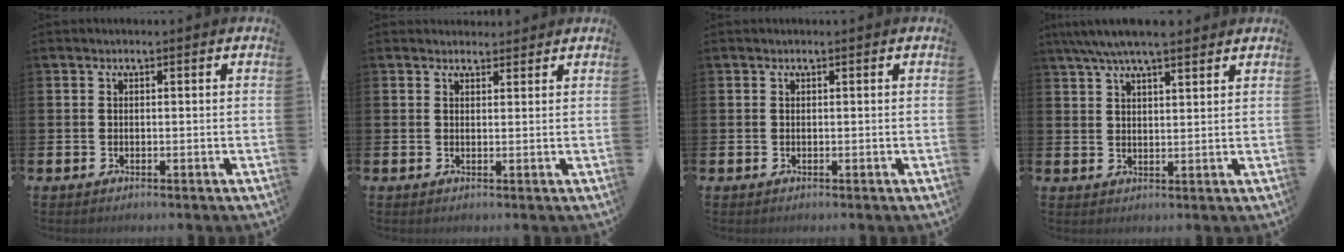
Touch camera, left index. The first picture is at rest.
{"total": 1.7, "force": [1.6, 0.5, -0.1], "torque": [0.010, -0.005, 0.028]}
{"total": 0.0}
{"total": 6.4, "force": [5.7, 1.2, 2.7], "torque": [-0.064, -0.011, 0.104]}